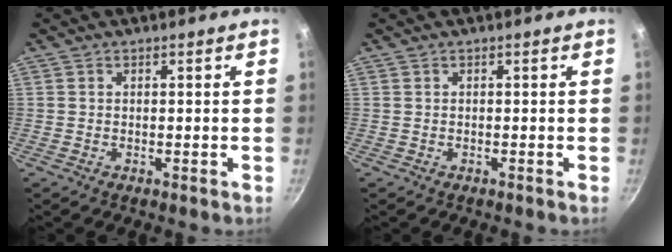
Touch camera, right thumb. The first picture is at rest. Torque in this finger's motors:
{"motor_torque": [0.00, 0.00, 0.00, 0.00, 0.00]}